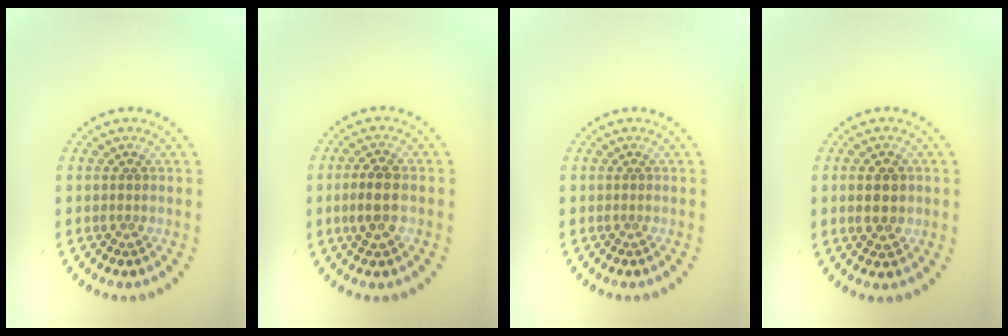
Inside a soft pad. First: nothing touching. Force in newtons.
{"total": 2.9, "press": 2.9, "slide": 0.4}
{"total": 0.0}
{"total": 2.6, "press": 2.6, "slide": 0.2}